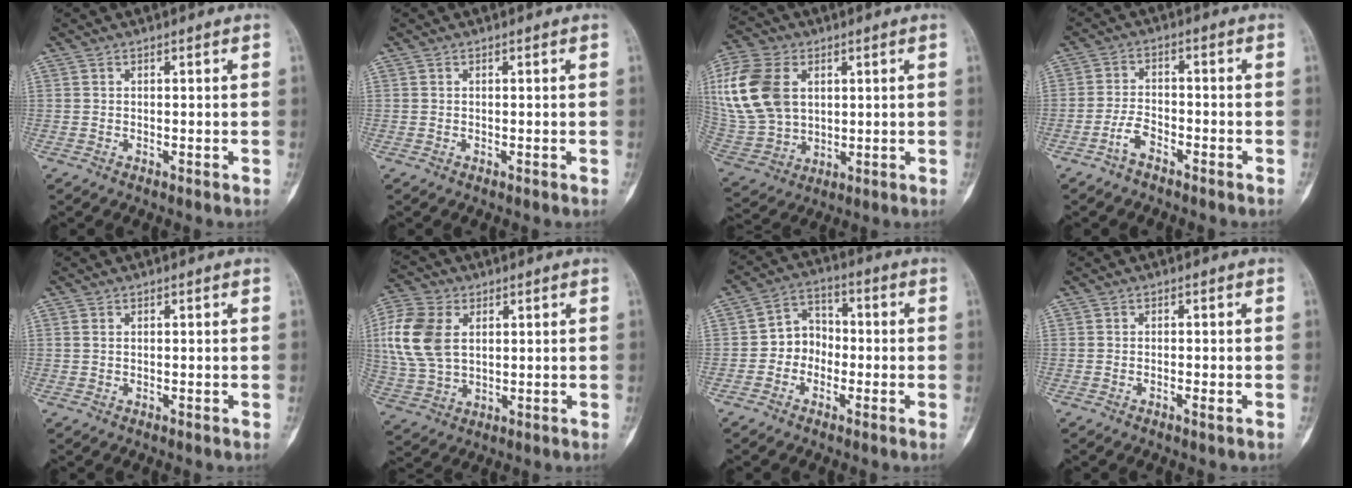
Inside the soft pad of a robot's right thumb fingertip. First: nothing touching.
{"total": 0.0}
{"total": 18.8, "force": [4.3, 13.2, 12.7], "torque": [-0.278, -0.005, 0.092]}
{"total": 4.0, "force": [-2.8, 1.8, 2.2], "torque": [-0.045, 0.024, -0.053]}
{"total": 0.5, "force": [0.0, 0.3, 0.4], "torque": [-0.014, 0.003, 0.004]}
{"total": 12.9, "force": [2.6, 8.5, 9.3], "torque": [-0.203, 0.001, 0.052]}
{"total": 6.6, "force": [-1.8, 5.5, 3.0], "torque": [-0.019, 0.032, -0.048]}
{"total": 1.0, "force": [-0.5, 0.1, 0.9], "torque": [-0.018, 0.000, -0.007]}